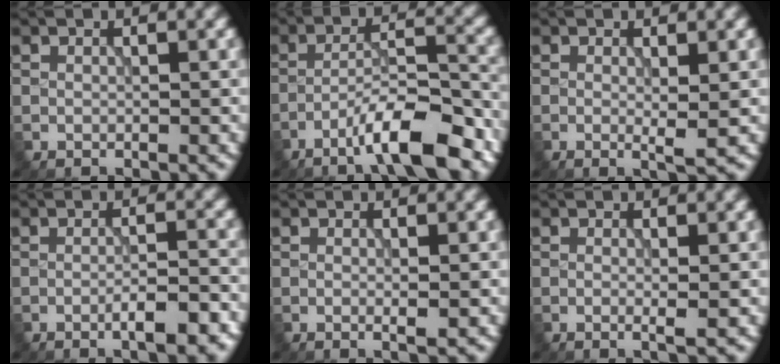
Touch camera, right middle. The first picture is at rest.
{"total": 9.1, "force": [-6.0, 2.0, 6.5], "torque": [-0.100, 0.011, -0.101]}
{"total": 1.5, "force": [0.0, 0.1, 1.5], "torque": [-0.026, -0.006, -0.003]}
{"total": 3.8, "force": [-2.0, 0.7, 3.1], "torque": [-0.047, 0.006, -0.034]}
{"total": 1.0, "force": [-0.1, 0.1, 1.0], "torque": [-0.016, -0.003, -0.003]}
{"total": 1.2, "force": [-0.1, 0.2, 1.2], "torque": [-0.021, -0.004, -0.005]}